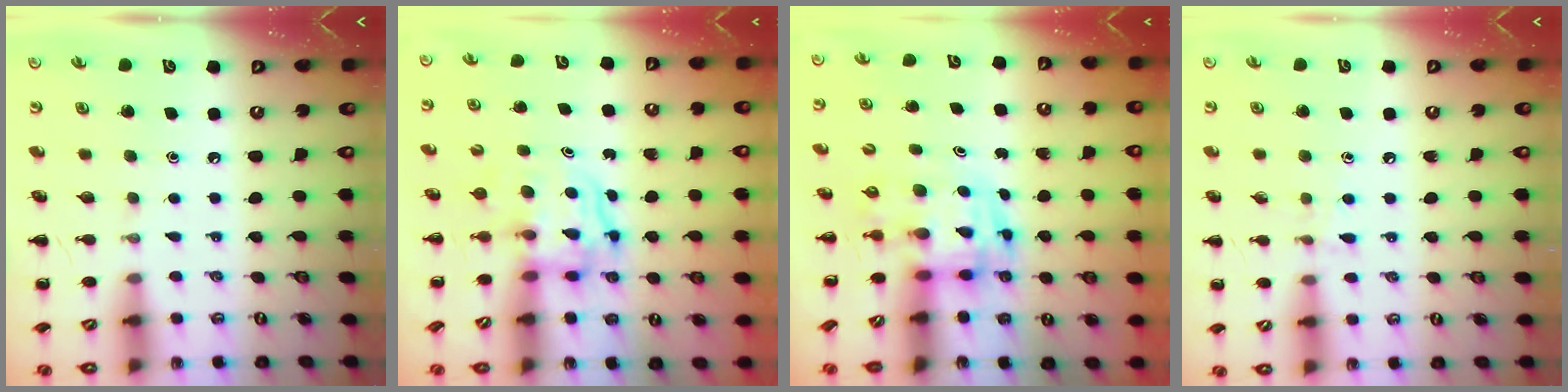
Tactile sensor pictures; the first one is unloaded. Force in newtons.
{"total": 3.6, "press": 3.5, "slide": 0.3}
{"total": 3.4, "press": 3.4, "slide": 0.6}
{"total": 6.3, "press": 6.0, "slide": 1.9}